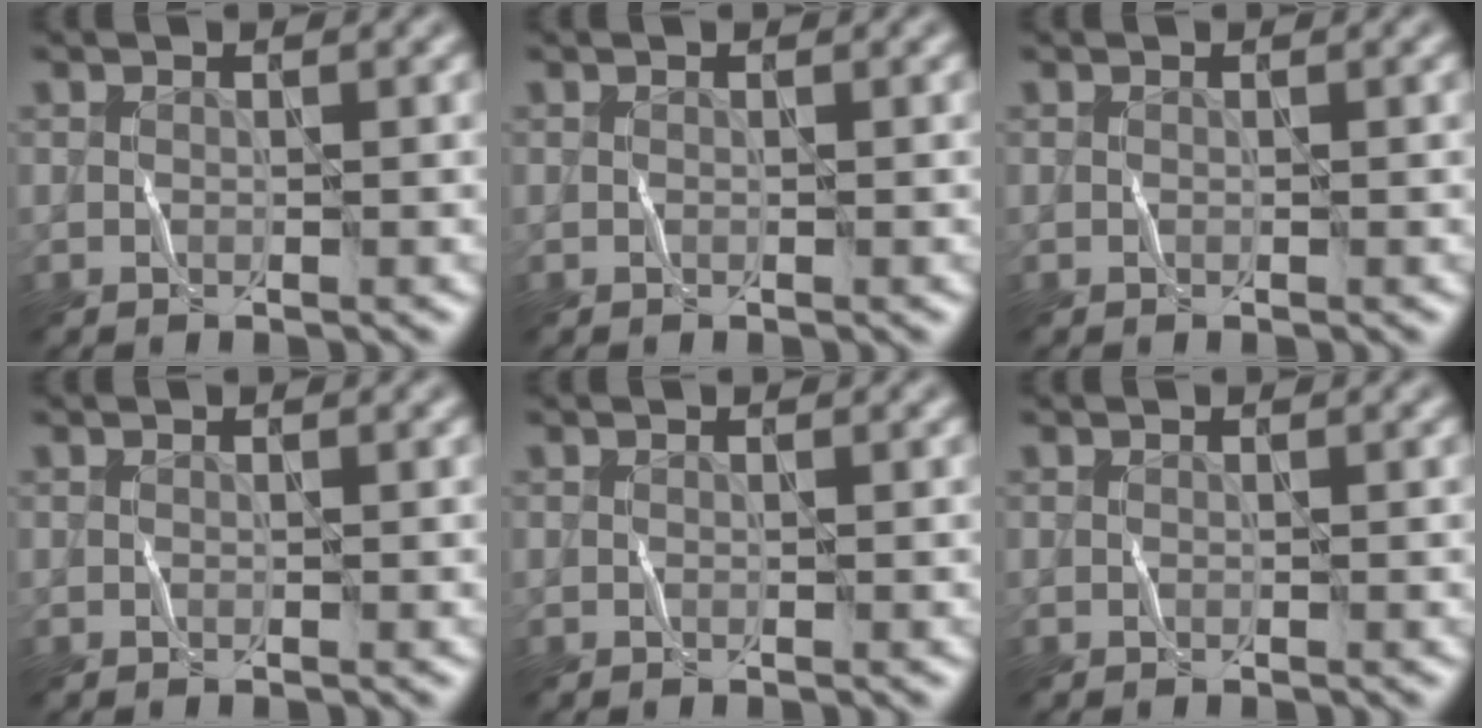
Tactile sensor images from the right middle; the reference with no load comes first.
{"total": 0.0}
{"total": 0.0}
{"total": 0.0}
{"total": 0.0}
{"total": 0.0}